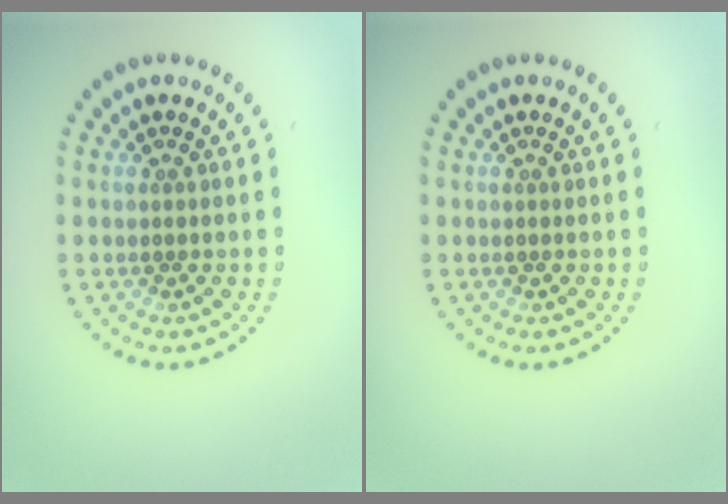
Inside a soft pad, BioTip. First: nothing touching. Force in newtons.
{"total": 0.0}